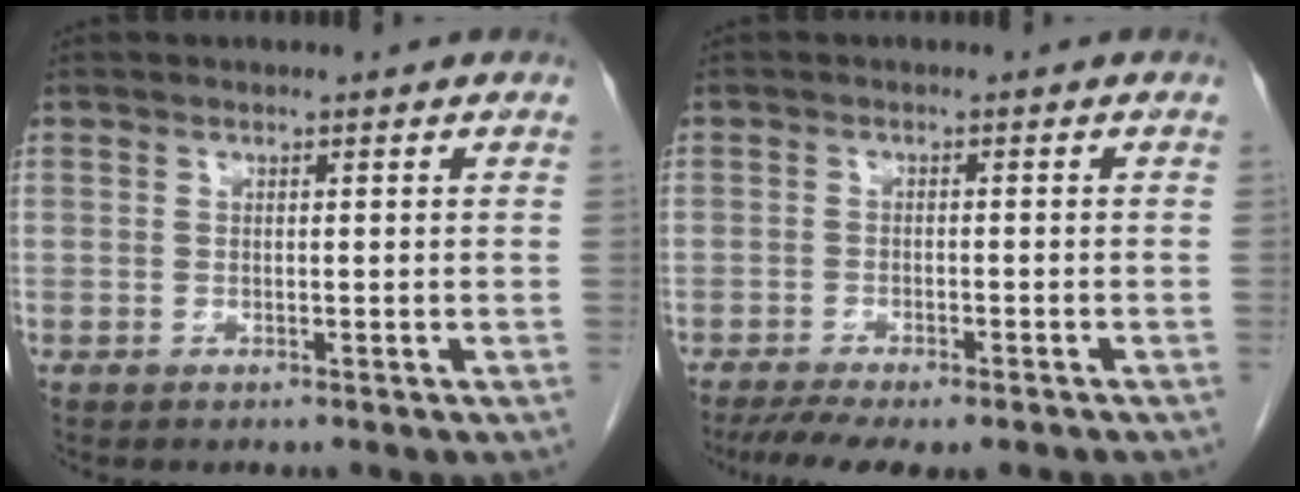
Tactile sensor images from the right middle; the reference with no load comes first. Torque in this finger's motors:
{"motor_torque": [0.99, -0.77, 0.19, 0.08]}